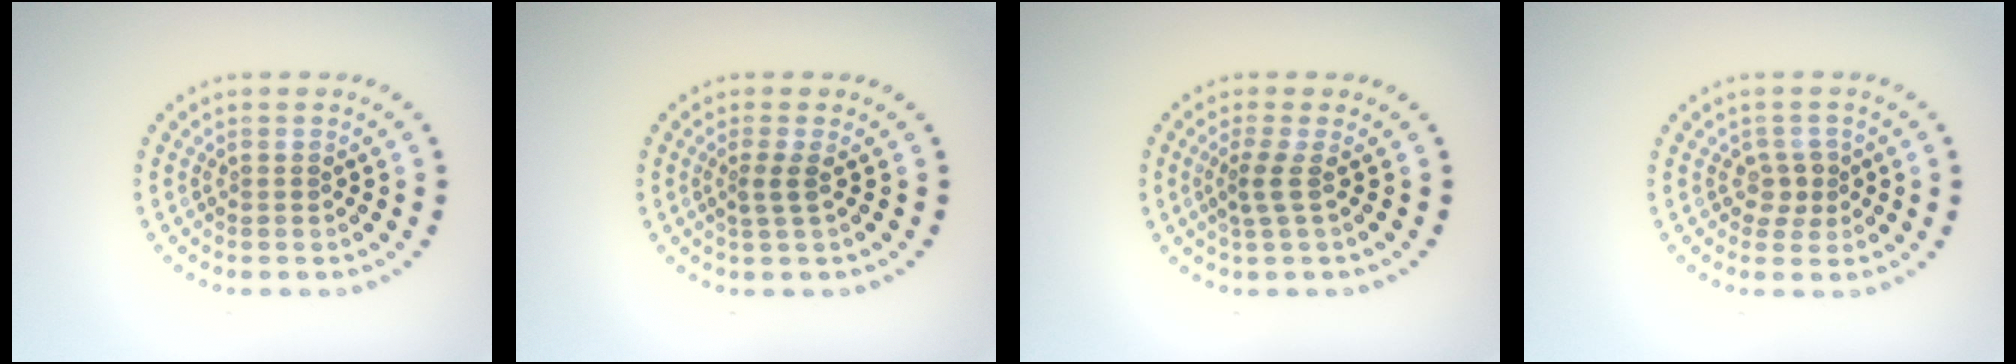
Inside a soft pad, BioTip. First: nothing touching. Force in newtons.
{"total": 1.4, "press": 0.9, "slide": 1.1}
{"total": 1.9, "press": 1.2, "slide": 1.5}
{"total": 1.7, "press": 1.5, "slide": 0.9}